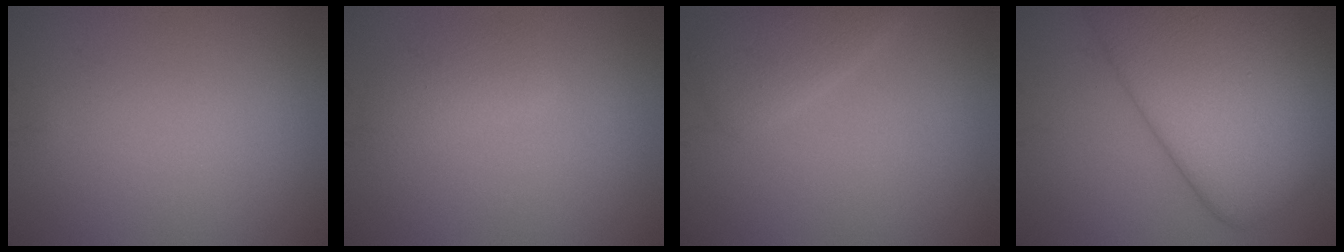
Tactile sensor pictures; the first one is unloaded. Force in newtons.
{"total": 2.1, "press": 2.1, "slide": 0.2}
{"total": 2.6, "press": 2.6, "slide": 0.1}
{"total": 13.0, "press": 13.0, "slide": 0.5}